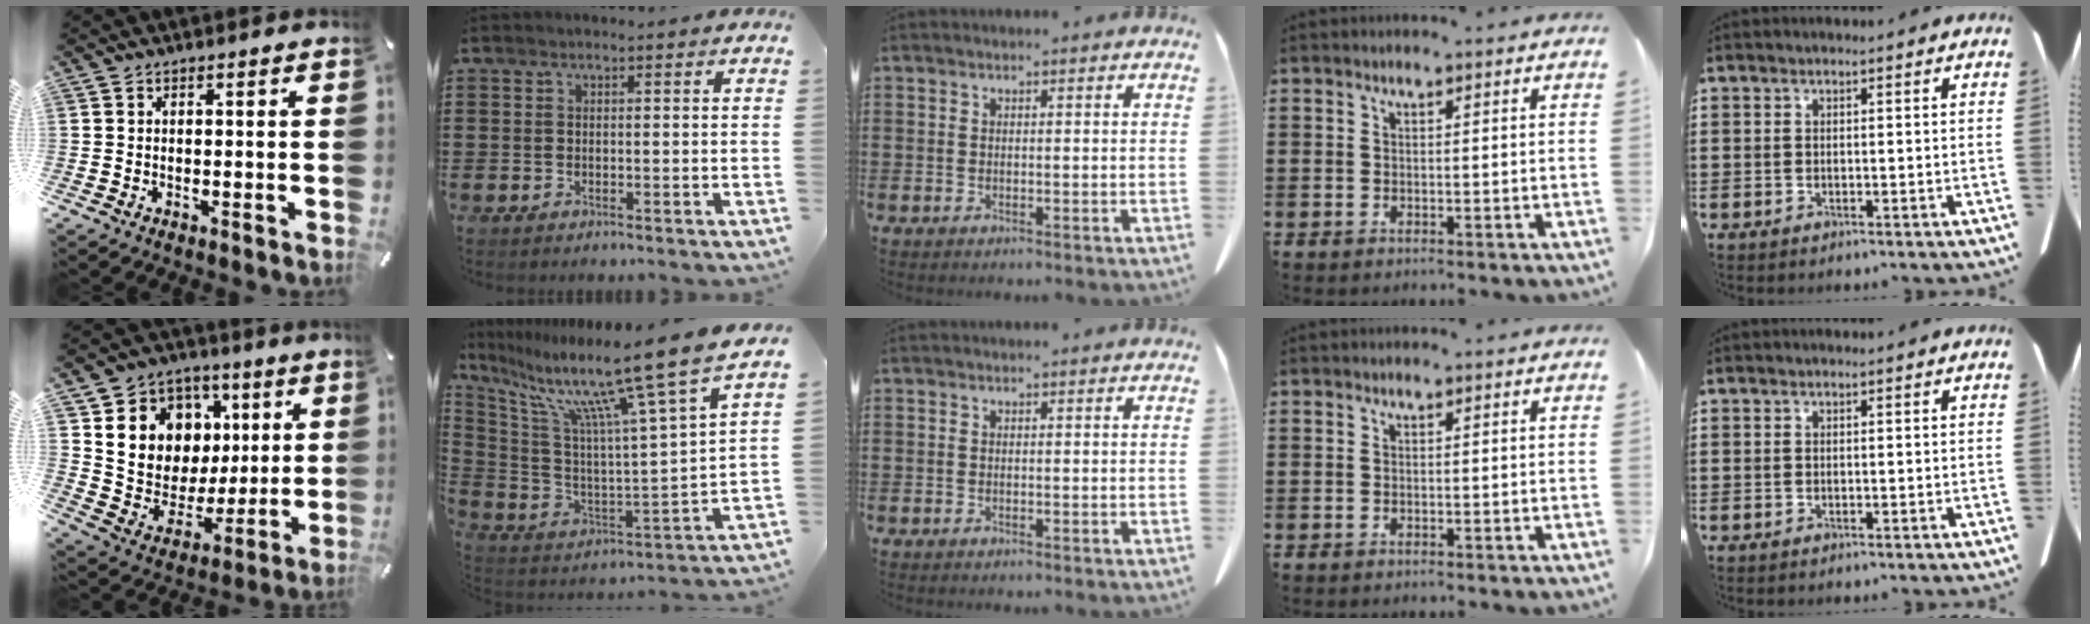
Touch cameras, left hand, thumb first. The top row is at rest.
{"thumb": {"total": 11.8, "force": [3.2, 11.2, 2.0], "torque": [-0.036, -0.032, 0.073]}, "index": {"total": 14.5, "force": [10.6, -0.1, 9.9], "torque": [-0.198, -0.074, 0.158]}}